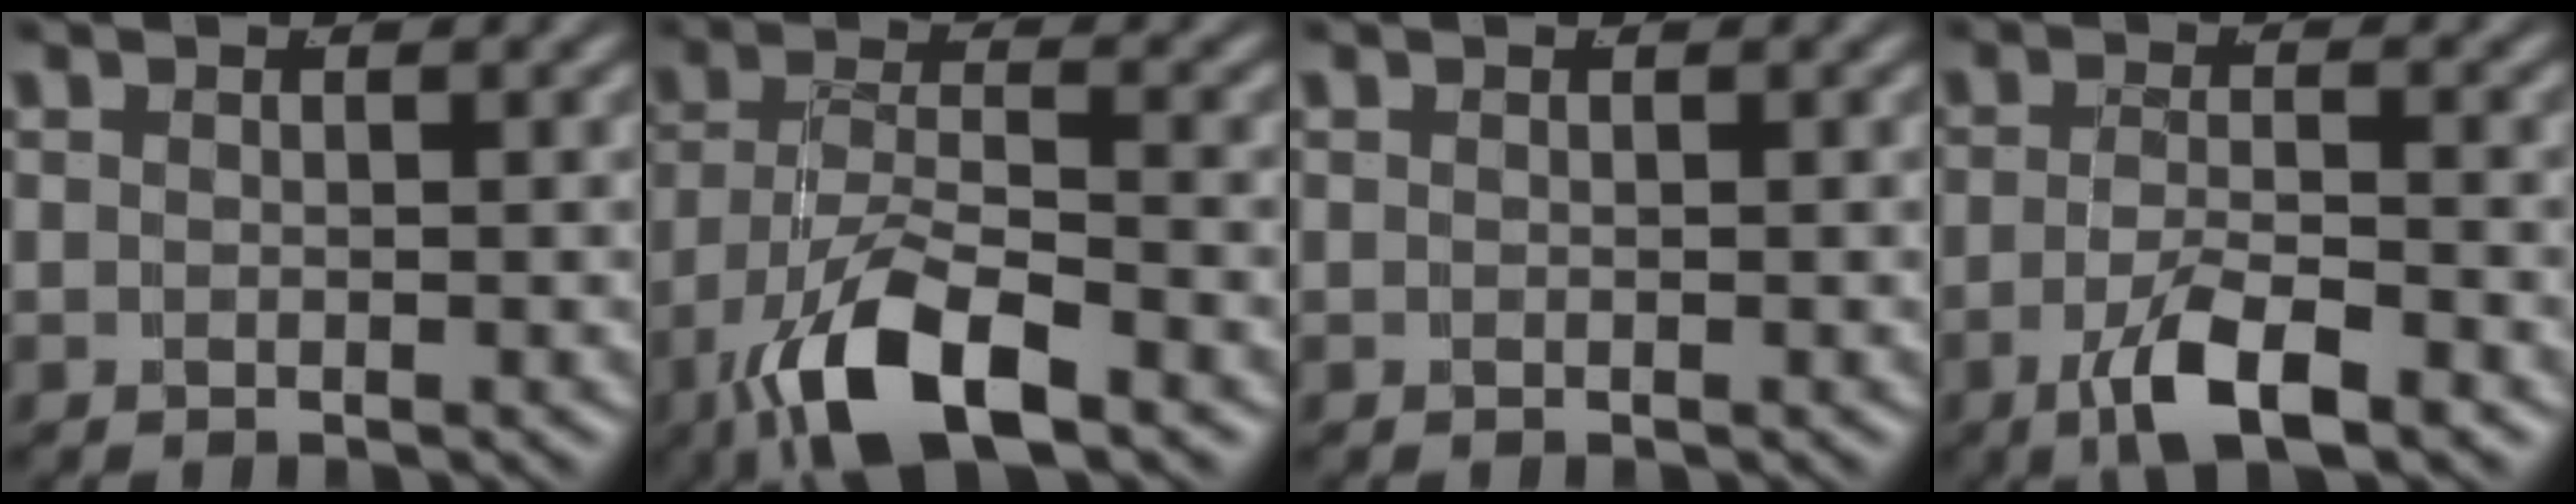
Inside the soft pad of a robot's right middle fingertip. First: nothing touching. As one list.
[{"total": 7.2, "force": [-3.5, 2.6, 5.7], "torque": [-0.113, -0.026, -0.045]}, {"total": 0.0}, {"total": 5.0, "force": [-3.0, 1.2, 3.9], "torque": [-0.068, -0.017, -0.041]}]